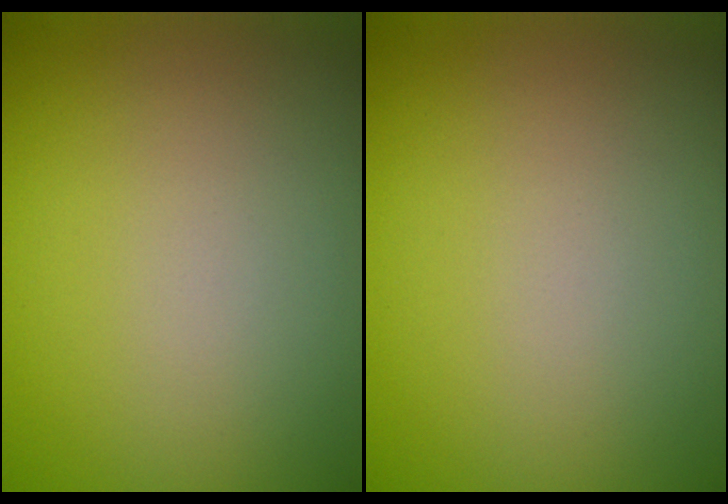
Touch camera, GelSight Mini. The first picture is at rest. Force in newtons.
{"total": 0.0}